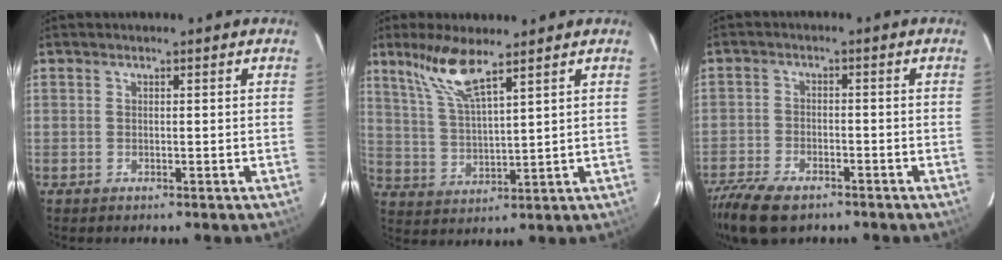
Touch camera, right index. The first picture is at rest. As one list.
[{"total": 8.9, "force": [6.4, 1.2, 6.1], "torque": [-0.126, 0.007, 0.136]}, {"total": 11.8, "force": [-8.8, 5.0, 6.0], "torque": [-0.158, -0.030, -0.160]}]